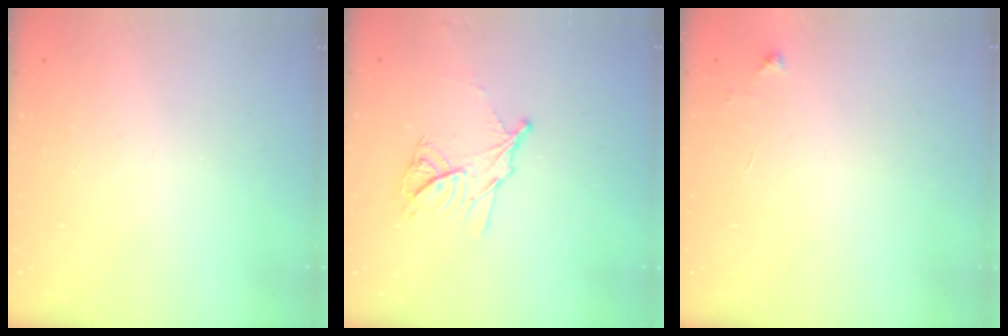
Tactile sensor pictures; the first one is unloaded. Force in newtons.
{"total": 11.4, "press": 11.4, "slide": 0.3}
{"total": 3.9, "press": 3.8, "slide": 0.6}